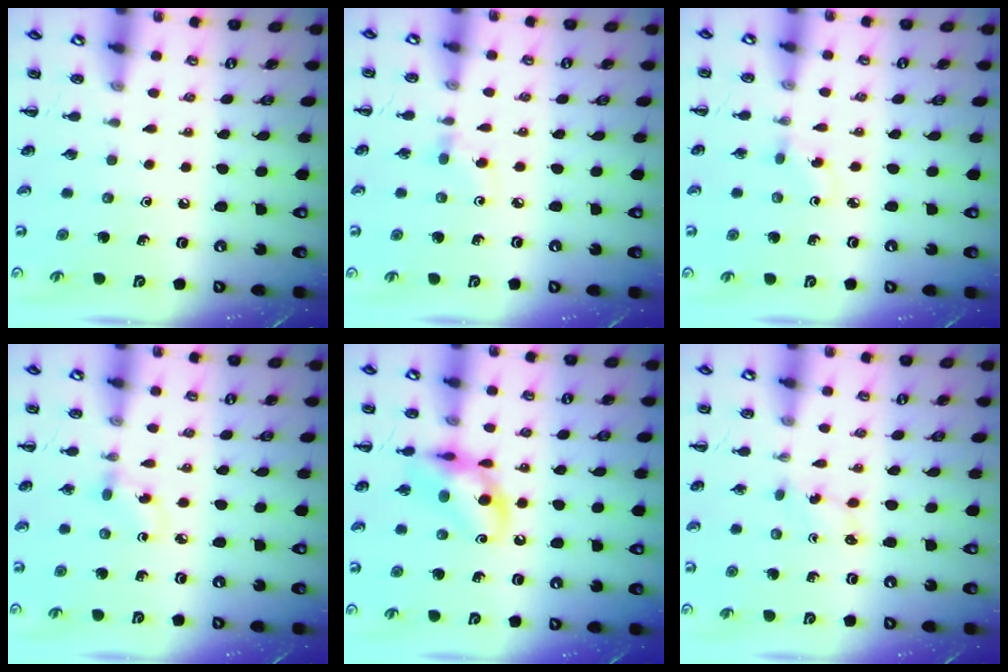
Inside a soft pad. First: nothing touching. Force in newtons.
{"total": 2.7, "press": 2.4, "slide": 1.2}
{"total": 1.8, "press": 1.6, "slide": 0.8}
{"total": 1.6, "press": 1.4, "slide": 0.7}
{"total": 13.8, "press": 13.6, "slide": 2.5}
{"total": 2.2, "press": 2.1, "slide": 0.8}